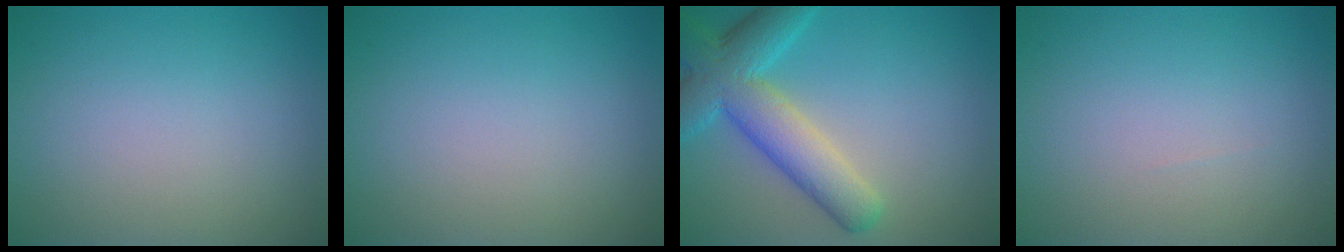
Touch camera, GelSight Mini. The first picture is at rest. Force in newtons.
{"total": 0.0}
{"total": 7.3, "press": 7.3, "slide": 0.3}
{"total": 0.0}